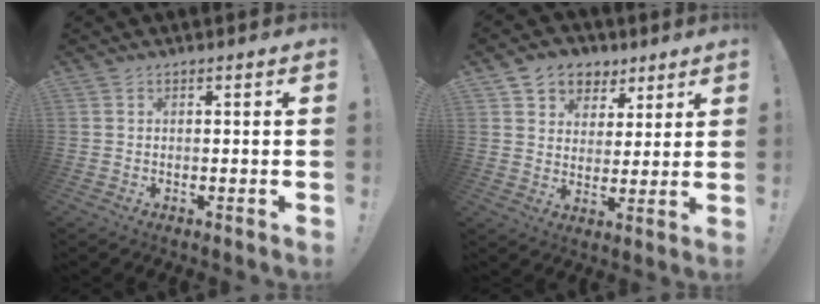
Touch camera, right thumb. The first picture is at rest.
{"total": 7.8, "force": [4.0, 6.6, 1.1], "torque": [-0.011, -0.025, 0.081]}